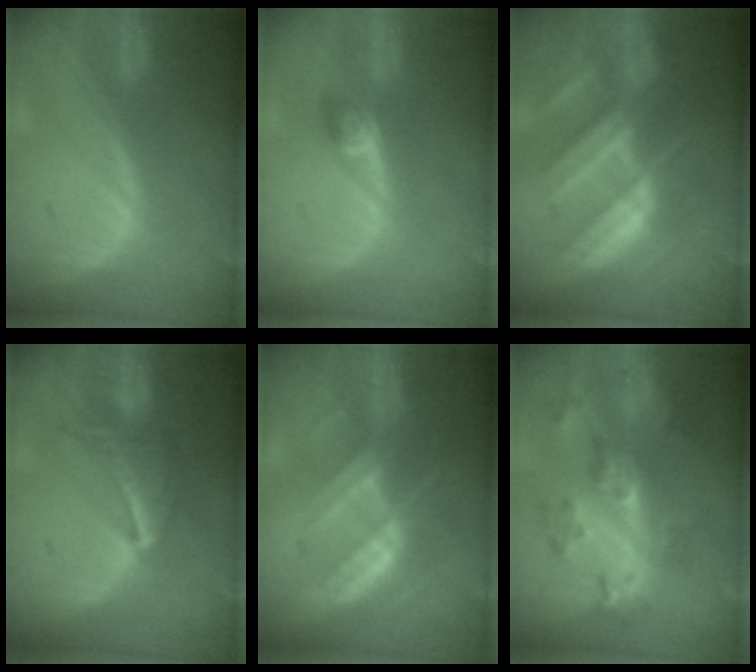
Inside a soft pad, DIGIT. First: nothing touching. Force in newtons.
{"total": 2.7, "press": 2.5, "slide": 1.1}
{"total": 10.5, "press": 9.3, "slide": 5.0}
{"total": 7.2, "press": 6.3, "slide": 3.3}
{"total": 7.1, "press": 6.9, "slide": 1.8}
{"total": 8.7, "press": 7.8, "slide": 3.8}